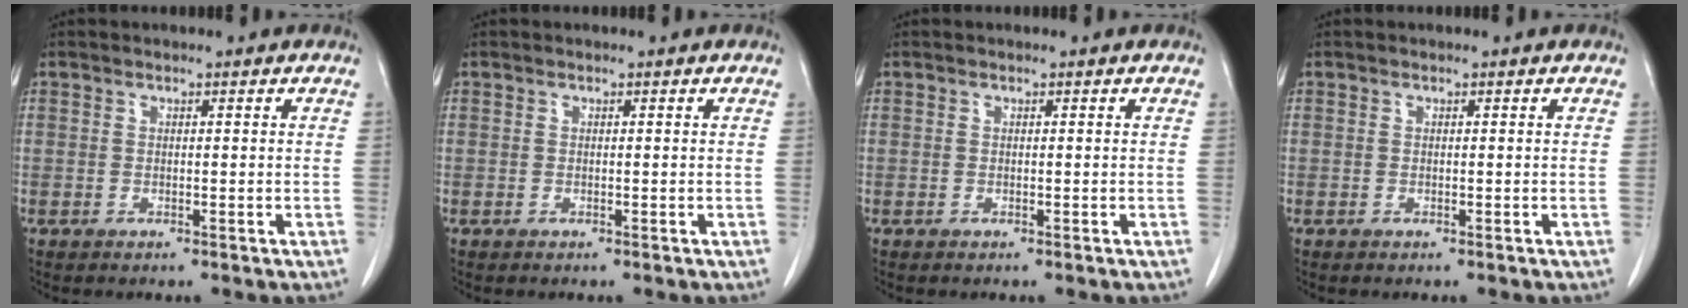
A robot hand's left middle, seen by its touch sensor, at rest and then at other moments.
{"total": 0.0}
{"total": 0.0}
{"total": 0.0}